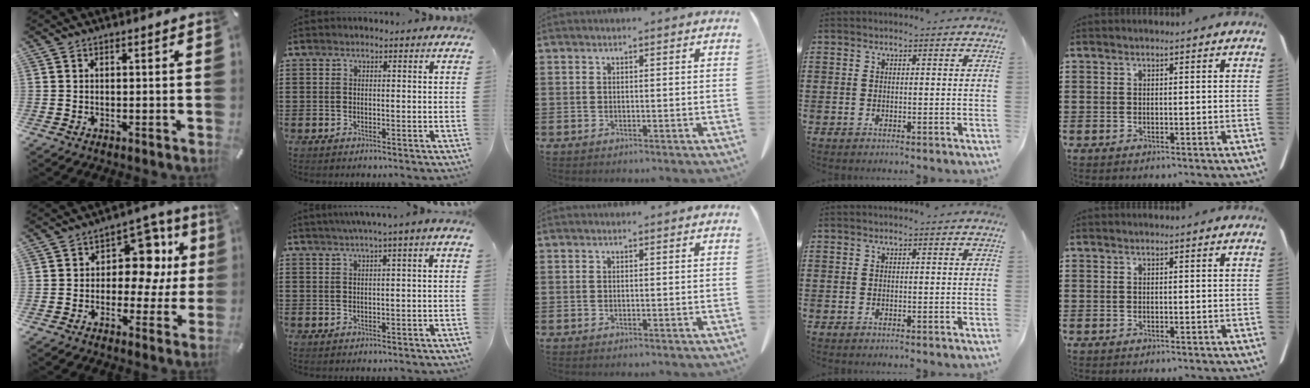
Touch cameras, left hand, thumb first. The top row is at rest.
{"thumb": {"total": 12.7, "force": [3.1, 8.9, 8.6], "torque": [-0.113, -0.020, 0.053]}, "index": {"total": 1.6, "force": [0.2, -0.3, 1.6], "torque": [-0.027, -0.005, 0.002]}}